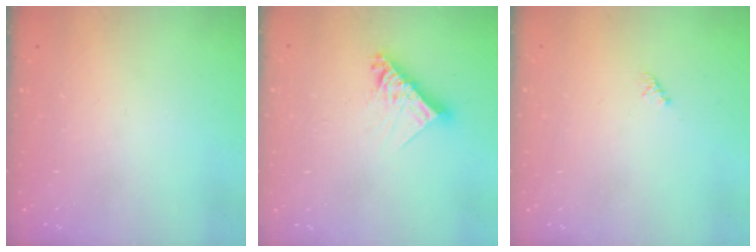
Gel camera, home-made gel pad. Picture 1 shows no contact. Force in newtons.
{"total": 11.5, "press": 11.4, "slide": 1.1}
{"total": 1.1, "press": 1.1, "slide": 0.3}